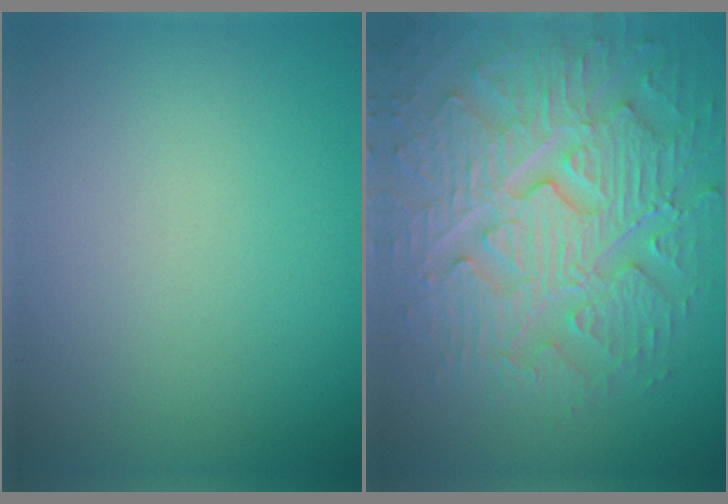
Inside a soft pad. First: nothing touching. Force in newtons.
{"total": 8.5, "press": 6.5, "slide": 5.4}